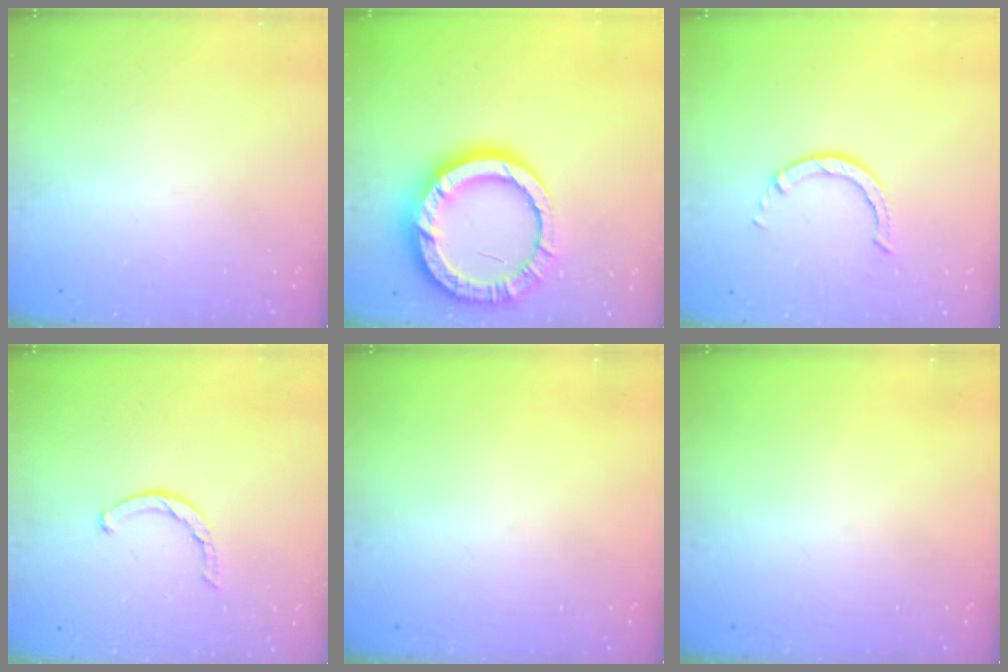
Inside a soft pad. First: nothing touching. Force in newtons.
{"total": 18.9, "press": 18.9, "slide": 1.7}
{"total": 3.2, "press": 3.2, "slide": 0.4}
{"total": 3.6, "press": 3.5, "slide": 0.8}
{"total": 0.0}
{"total": 0.0}